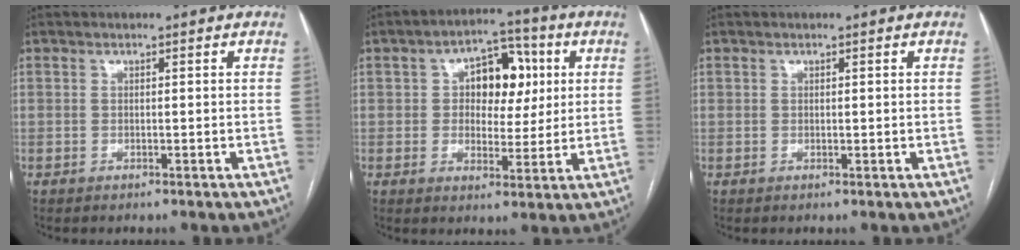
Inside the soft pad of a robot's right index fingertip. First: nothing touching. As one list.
[{"total": 8.9, "force": [2.0, 5.5, 6.7], "torque": [-0.089, 0.026, 0.033]}, {"total": 0.5, "force": [0.2, 0.3, 0.3], "torque": [-0.004, -0.002, 0.003]}]